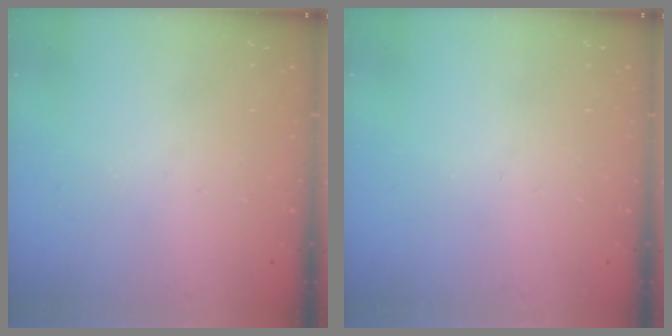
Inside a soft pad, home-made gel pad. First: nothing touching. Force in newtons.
{"total": 0.0}